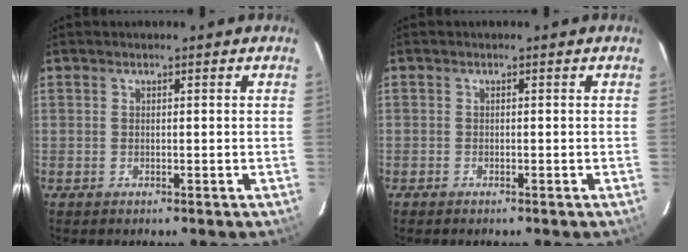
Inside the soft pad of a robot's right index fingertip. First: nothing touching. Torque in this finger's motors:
{"motor_torque": [-0.40, -0.22, -0.75, -0.21]}